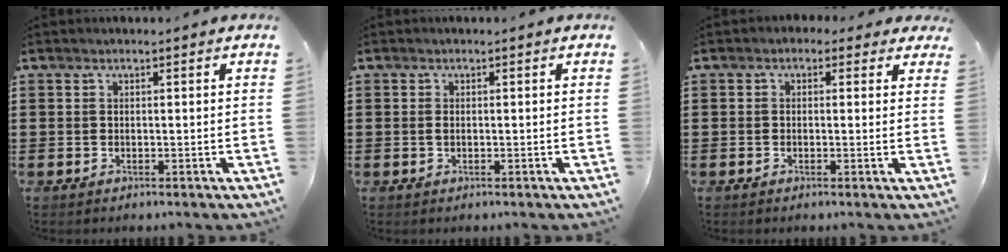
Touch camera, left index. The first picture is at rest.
{"total": 0.6, "force": [0.0, 0.4, 0.5], "torque": [-0.014, 0.000, -0.001]}
{"total": 1.4, "force": [0.3, 1.2, 0.6], "torque": [-0.017, 0.008, 0.003]}